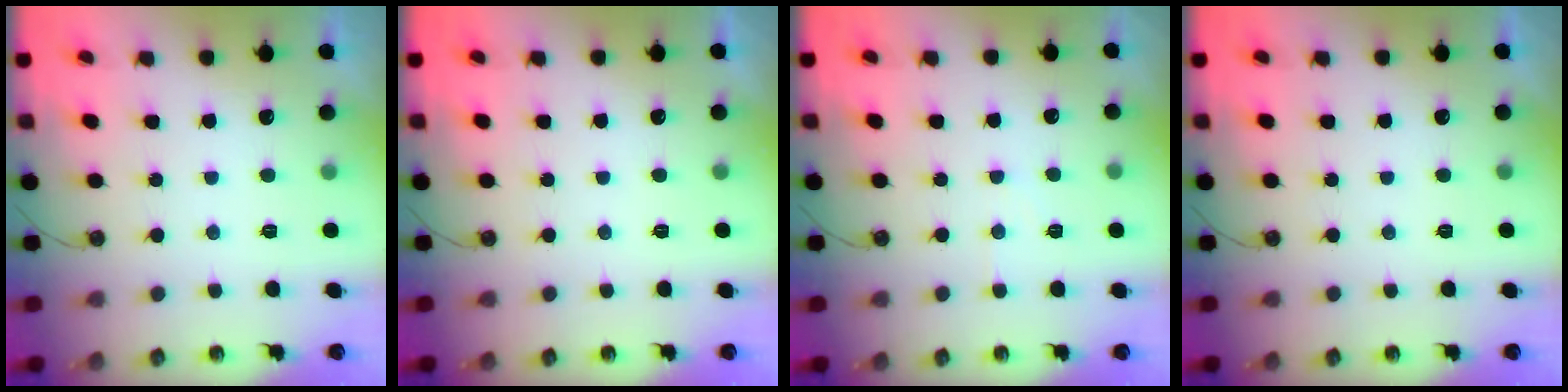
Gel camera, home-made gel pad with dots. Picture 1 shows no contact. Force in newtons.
{"total": 0.0}
{"total": 4.2, "press": 4.1, "slide": 0.6}
{"total": 0.0}